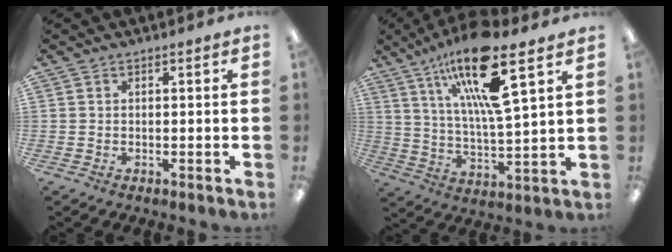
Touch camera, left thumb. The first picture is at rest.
{"total": 18.7, "force": [11.4, 4.0, 14.2], "torque": [-0.261, -0.051, 0.180]}